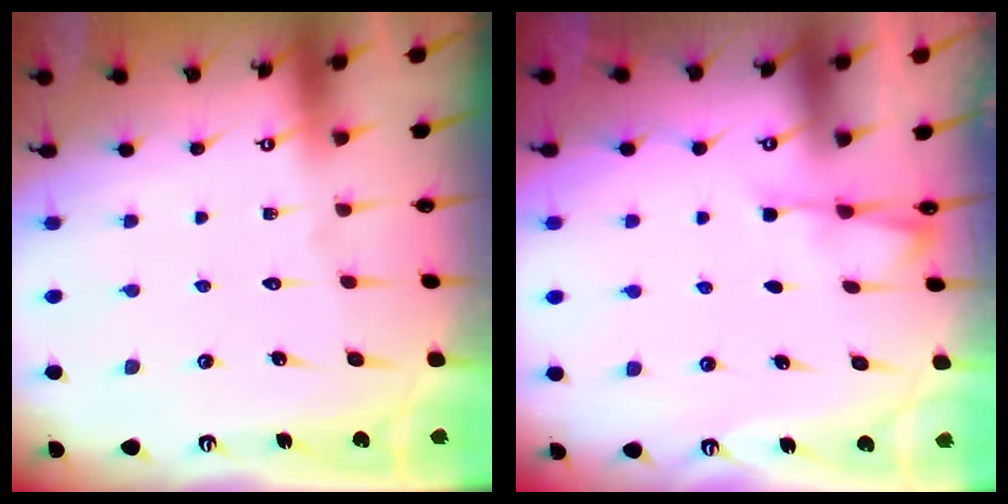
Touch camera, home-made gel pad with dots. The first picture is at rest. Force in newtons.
{"total": 2.6, "press": 2.6, "slide": 0.5}